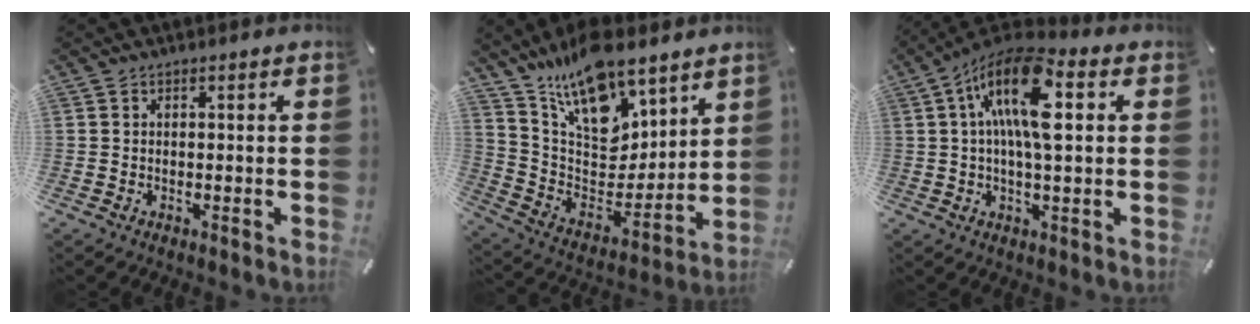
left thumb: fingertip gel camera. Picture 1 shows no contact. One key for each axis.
{"total": 17.8, "fx": 13.5, "fy": 8.5, "fz": 7.8, "tx": -0.148, "ty": -0.097, "tz": 0.247}
{"total": 15.9, "fx": 3.9, "fy": 6.3, "fz": 14.1, "tx": -0.260, "ty": -0.011, "tz": 0.062}